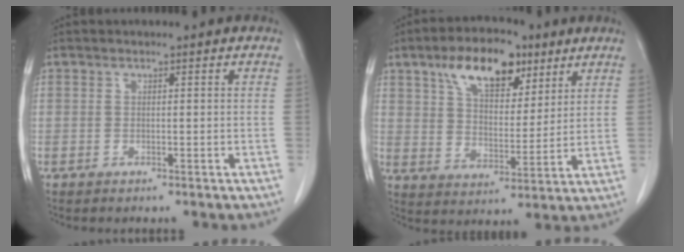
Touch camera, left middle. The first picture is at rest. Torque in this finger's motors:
{"motor_torque": [1.51, -0.63, 0.11, 0.04]}